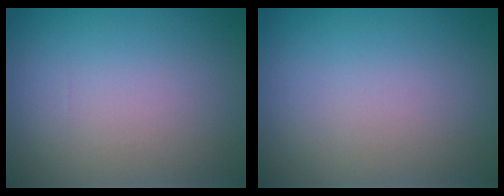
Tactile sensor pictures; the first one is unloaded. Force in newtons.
{"total": 0.0}